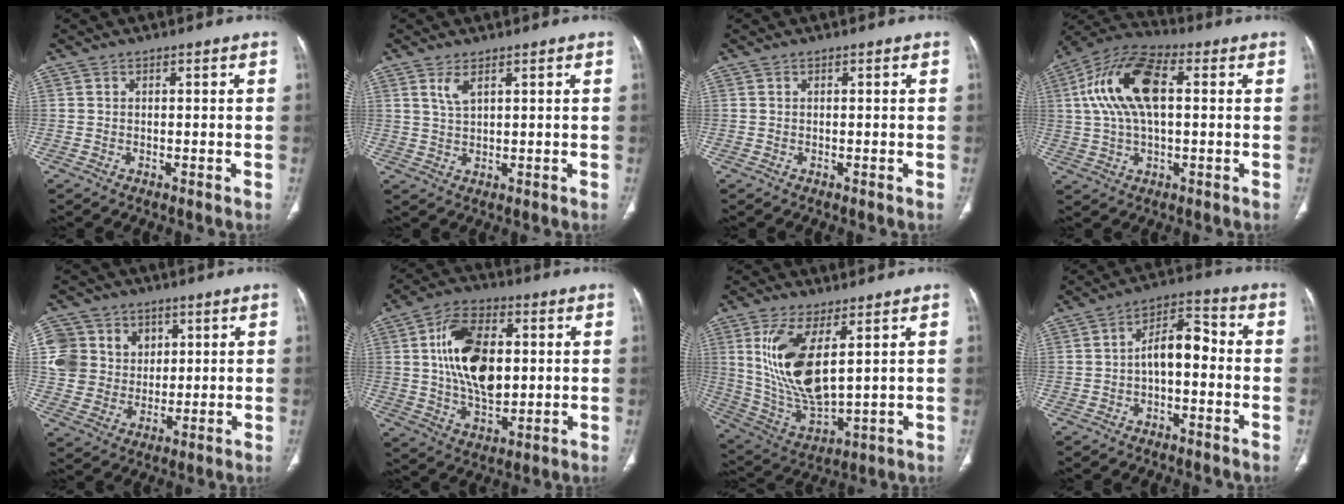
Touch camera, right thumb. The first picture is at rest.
{"total": 2.9, "force": [1.7, 1.1, 2.1], "torque": [-0.045, -0.007, 0.042]}
{"total": 0.0}
{"total": 15.3, "force": [2.7, 7.5, 13.0], "torque": [-0.260, 0.029, 0.048]}
{"total": 12.1, "force": [3.5, 11.0, 3.7], "torque": [-0.040, 0.005, 0.071]}
{"total": 16.5, "force": [2.5, 9.4, 13.3], "torque": [-0.216, -0.003, 0.044]}
{"total": 15.4, "force": [4.6, 6.2, 13.3], "torque": [-0.267, -0.029, 0.108]}
{"total": 8.2, "force": [-1.0, 4.3, 6.9], "torque": [-0.099, 0.040, -0.026]}